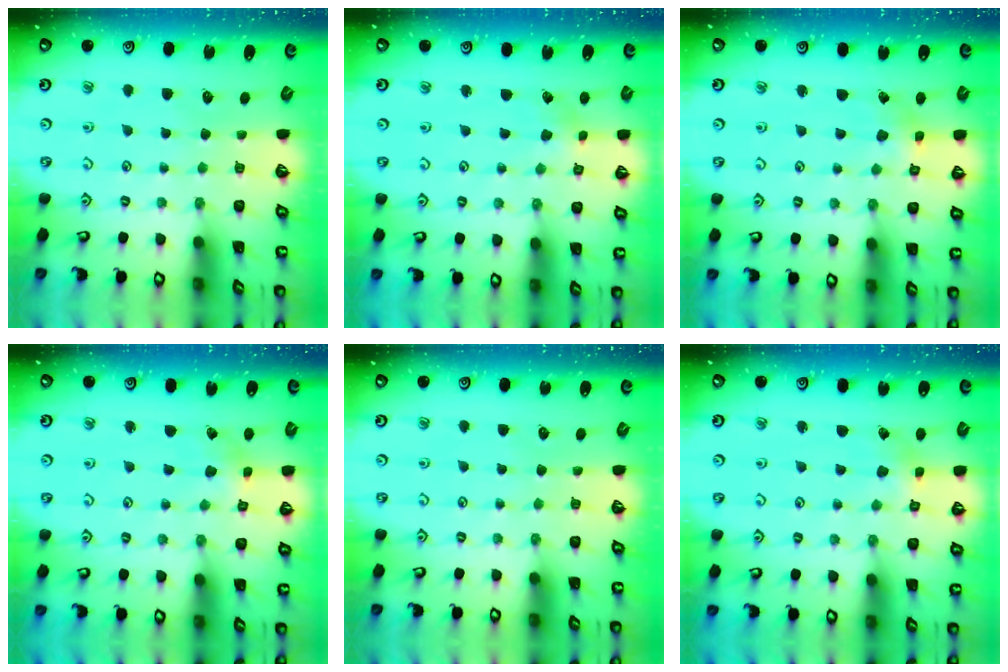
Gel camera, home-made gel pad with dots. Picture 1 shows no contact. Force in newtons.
{"total": 2.5, "press": 2.5, "slide": 0.3}
{"total": 2.9, "press": 2.9, "slide": 0.3}
{"total": 2.7, "press": 2.7, "slide": 0.2}
{"total": 0.0}
{"total": 2.7, "press": 2.6, "slide": 0.3}